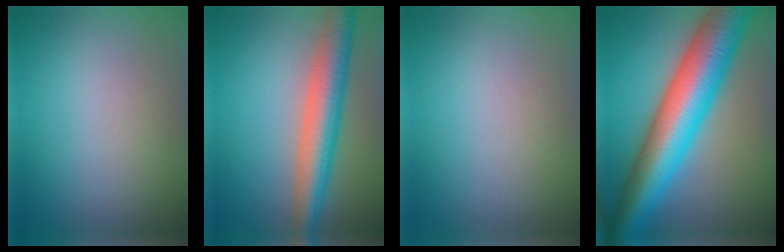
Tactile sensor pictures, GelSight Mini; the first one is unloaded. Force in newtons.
{"total": 6.4, "press": 6.4, "slide": 0.2}
{"total": 0.0}
{"total": 12.8, "press": 12.8, "slide": 0.1}